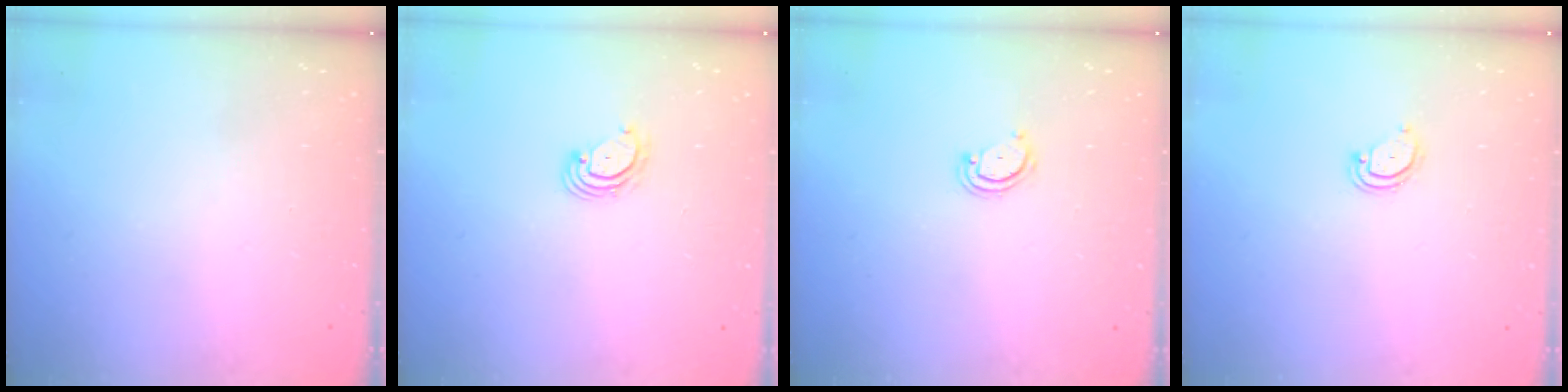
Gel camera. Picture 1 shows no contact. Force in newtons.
{"total": 2.9, "press": 2.9, "slide": 0.4}
{"total": 2.6, "press": 2.6, "slide": 0.3}
{"total": 3.1, "press": 3.1, "slide": 0.3}